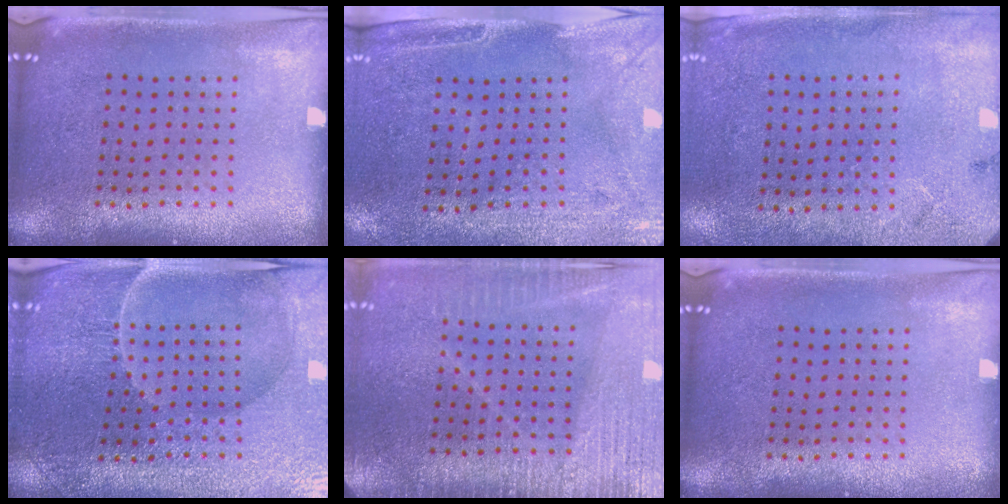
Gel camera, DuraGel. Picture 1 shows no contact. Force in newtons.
{"total": 2.9, "press": 2.5, "slide": 1.6}
{"total": 2.7, "press": 2.2, "slide": 1.7}
{"total": 3.5, "press": 3.5, "slide": 0.2}
{"total": 3.7, "press": 3.4, "slide": 1.5}
{"total": 0.0}